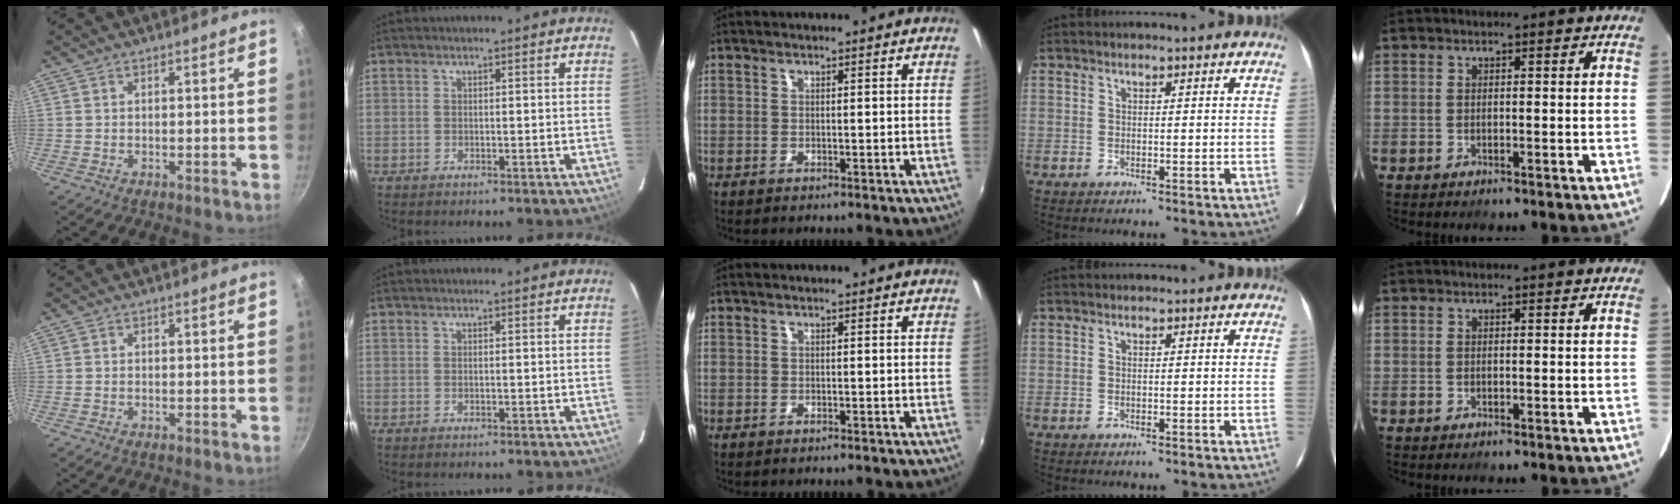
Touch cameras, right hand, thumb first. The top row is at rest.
{}